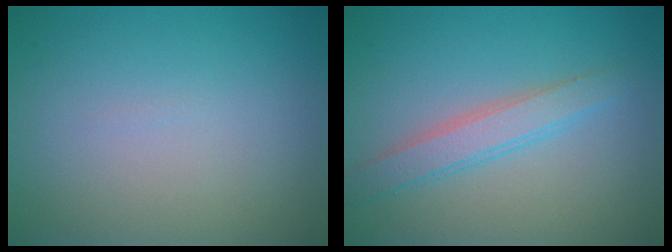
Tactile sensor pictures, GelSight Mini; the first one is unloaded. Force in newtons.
{"total": 2.7, "press": 2.7, "slide": 0.1}